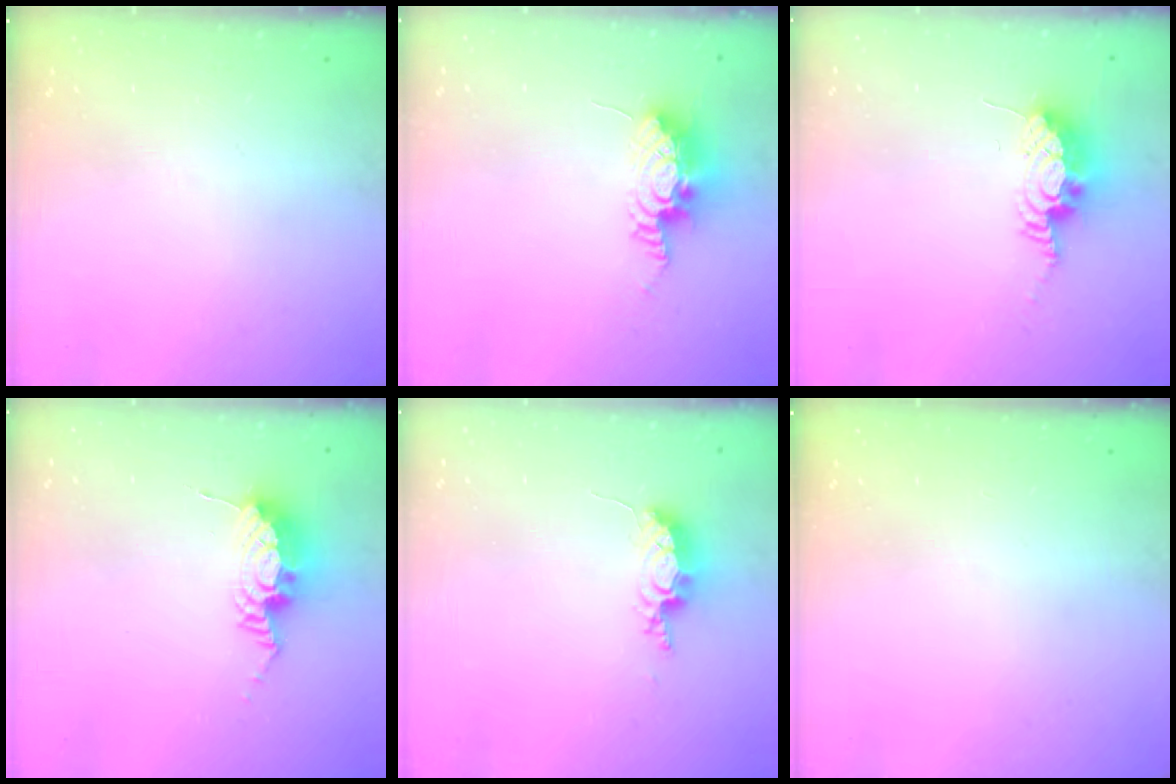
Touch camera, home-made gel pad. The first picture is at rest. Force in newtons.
{"total": 8.6, "press": 8.5, "slide": 0.7}
{"total": 8.9, "press": 8.9, "slide": 0.4}
{"total": 9.1, "press": 9.1, "slide": 1.1}
{"total": 7.4, "press": 7.4, "slide": 0.5}
{"total": 0.0}